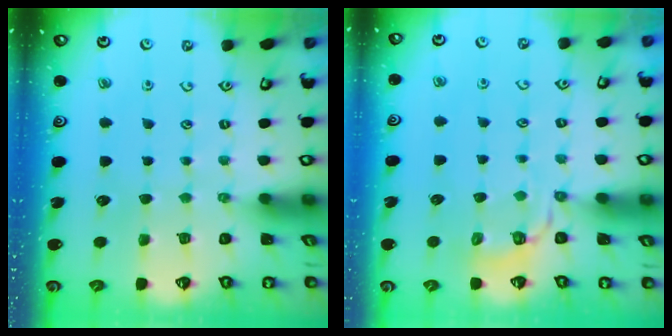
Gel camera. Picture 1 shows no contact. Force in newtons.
{"total": 3.4, "press": 2.9, "slide": 1.8}